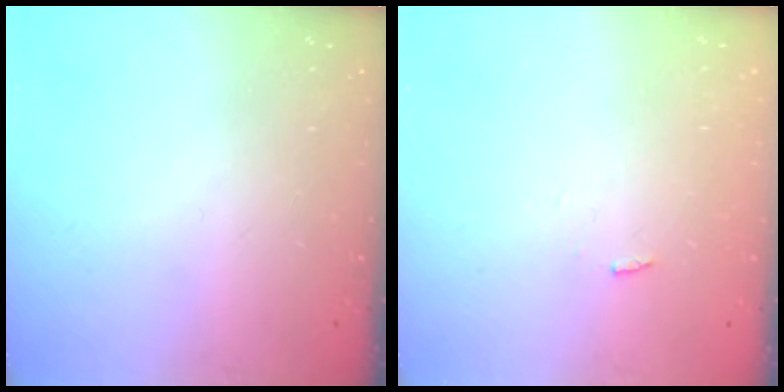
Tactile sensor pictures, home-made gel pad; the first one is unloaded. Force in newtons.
{"total": 1.9, "press": 1.9, "slide": 0.1}